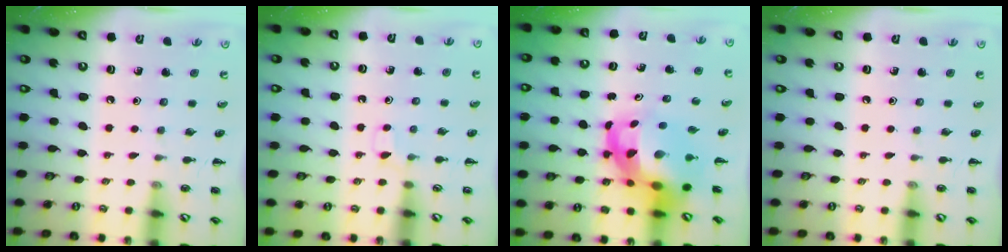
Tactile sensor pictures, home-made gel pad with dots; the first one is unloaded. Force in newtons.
{"total": 3.1, "press": 2.9, "slide": 1.2}
{"total": 11.8, "press": 11.3, "slide": 3.2}
{"total": 0.0}